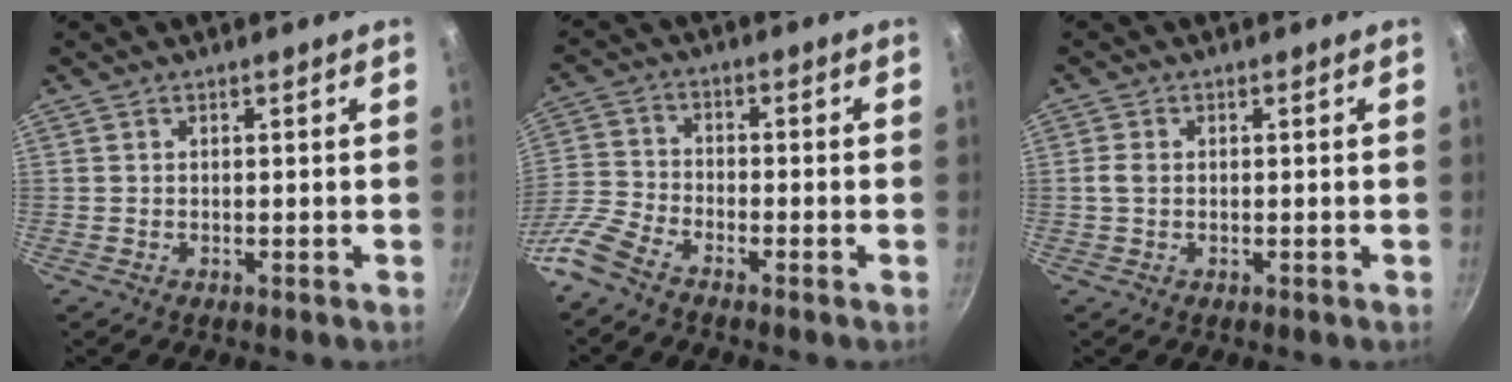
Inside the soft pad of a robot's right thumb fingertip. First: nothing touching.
{"total": 7.4, "force": [-5.7, 2.8, 3.8], "torque": [-0.090, 0.035, -0.140]}
{"total": 1.9, "force": [0.0, 1.4, 1.3], "torque": [-0.024, 0.005, -0.001]}